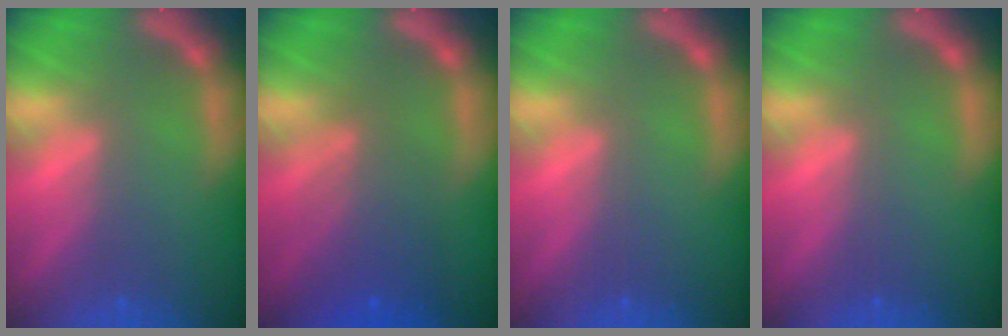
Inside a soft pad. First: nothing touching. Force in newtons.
{"total": 5.1}
{"total": 0.0}
{"total": 0.0}